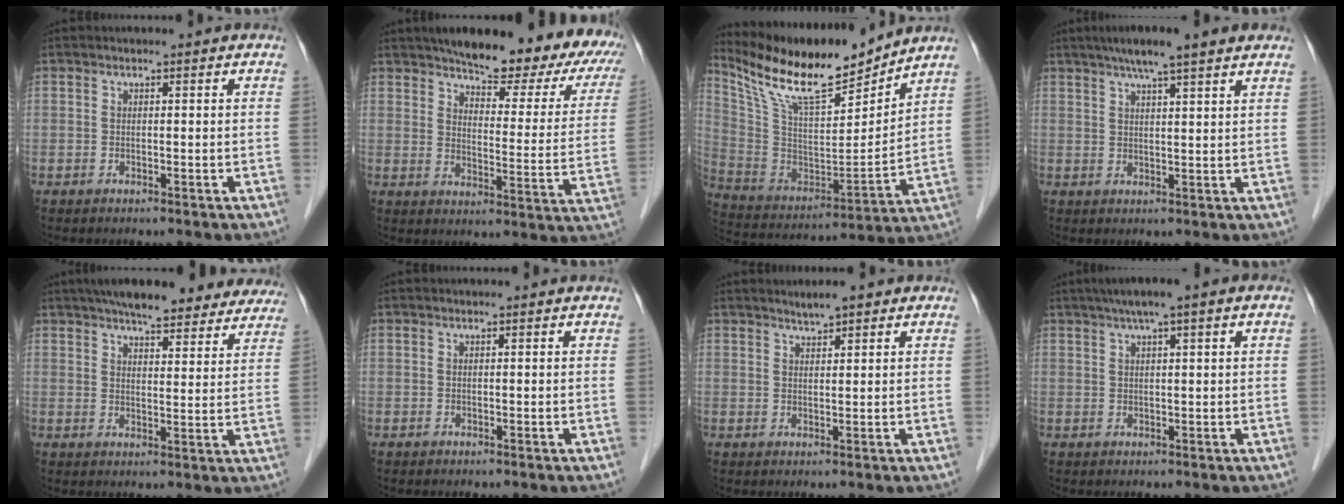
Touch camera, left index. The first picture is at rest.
{"total": 21.0, "force": [17.0, 5.6, 11.0], "torque": [-0.124, -0.014, 0.196]}
{"total": 17.2, "force": [14.8, 2.6, 8.3], "torque": [-0.165, -0.005, 0.274]}
{"total": 8.4, "force": [6.4, 0.2, 5.4], "torque": [-0.085, 0.027, 0.094]}
{"total": 19.3, "force": [16.6, 4.5, 8.6], "torque": [-0.114, 0.018, 0.206]}
{"total": 0.0}
{"total": 2.4, "force": [2.0, 0.5, 1.3], "torque": [-0.026, 0.007, 0.032]}
{"total": 6.5, "force": [3.8, 0.3, 5.3], "torque": [-0.084, 0.035, 0.058]}